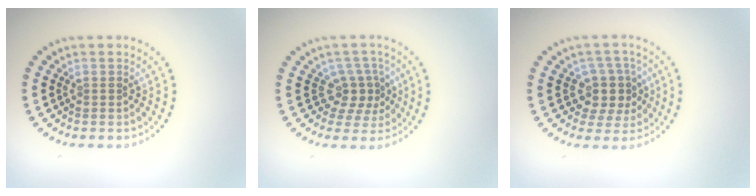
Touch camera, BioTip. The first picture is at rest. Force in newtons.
{"total": 2.8, "press": 2.0, "slide": 1.9}
{"total": 3.3, "press": 3.0, "slide": 1.5}